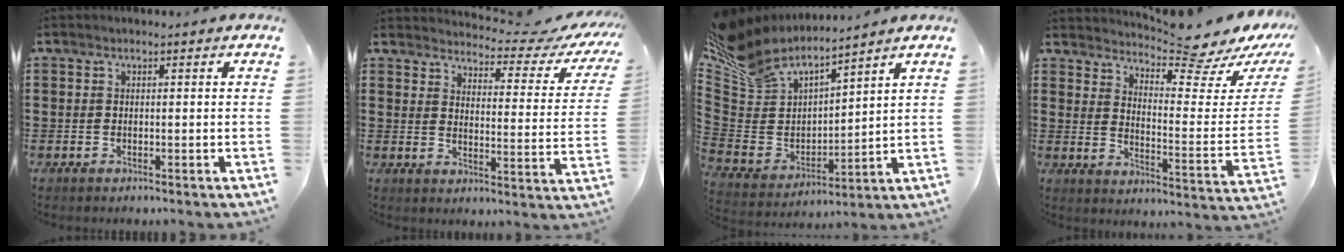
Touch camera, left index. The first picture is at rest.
{"total": 4.6, "force": [4.1, 0.6, 1.9], "torque": [-0.046, -0.035, 0.063]}
{"total": 6.9, "force": [6.3, 2.6, 1.2], "torque": [-0.065, -0.052, 0.112]}
{"total": 6.6, "force": [6.1, -0.6, 2.4], "torque": [-0.047, -0.068, 0.095]}